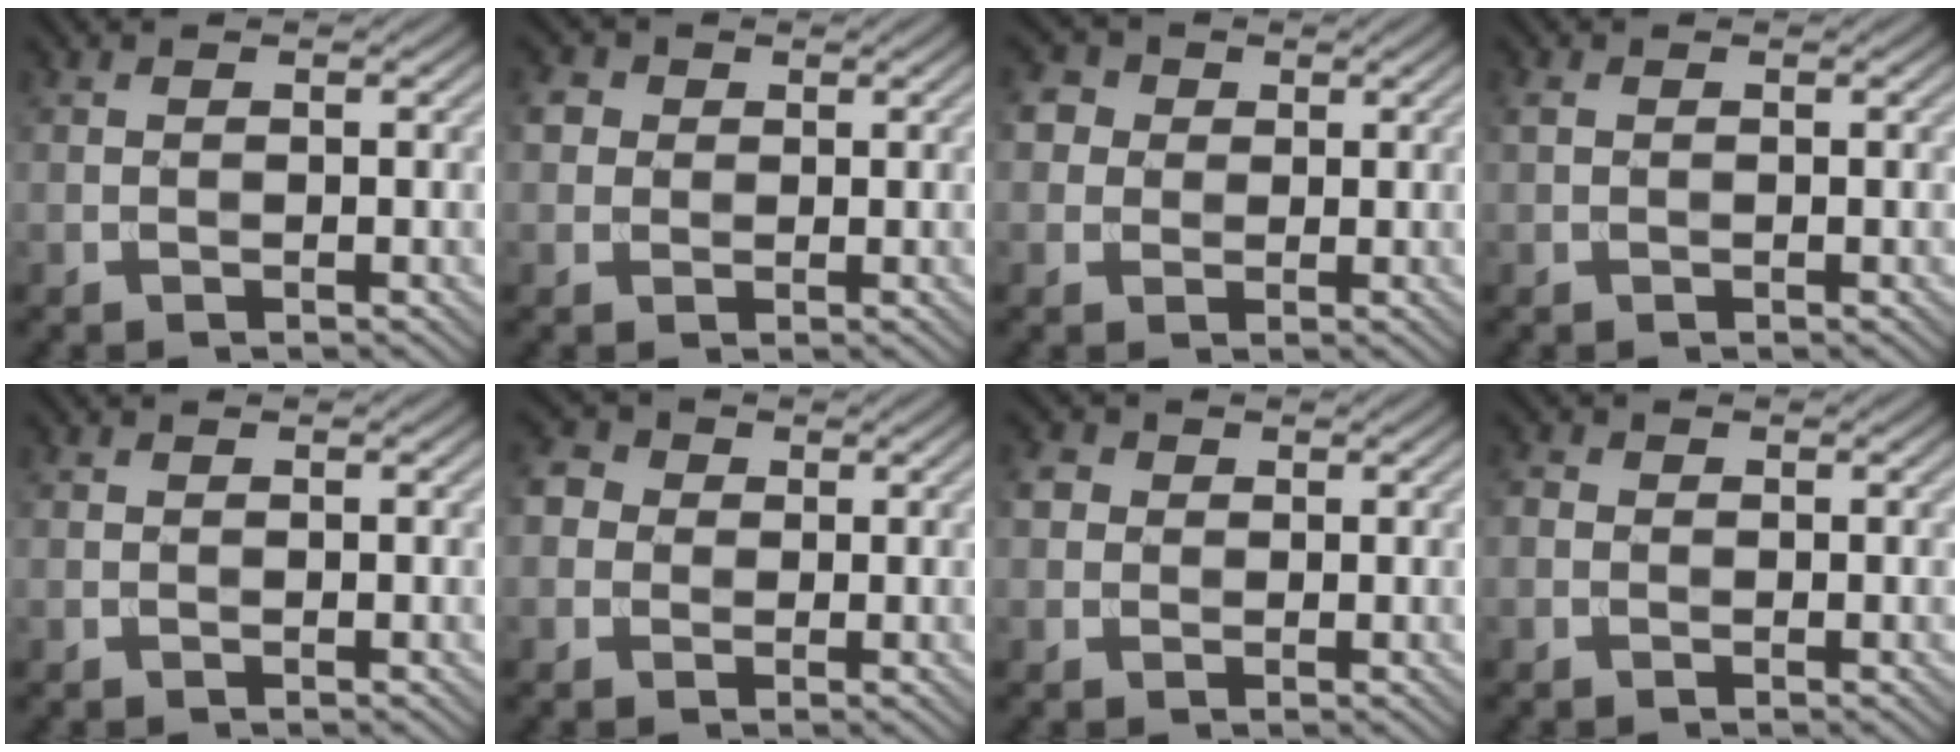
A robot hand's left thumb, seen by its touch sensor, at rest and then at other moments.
{"total": 3.2, "force": [0.8, 2.9, 1.2], "torque": [-0.040, 0.009, 0.009]}
{"total": 3.9, "force": [1.0, 3.5, 1.4], "torque": [-0.049, 0.010, 0.006]}
{"total": 0.9, "force": [0.2, 0.6, 0.6], "torque": [-0.019, 0.005, 0.001]}
{"total": 0.0}
{"total": 3.1, "force": [0.2, 2.9, 1.1], "torque": [-0.032, 0.005, -0.002]}
{"total": 2.6, "force": [0.5, 2.4, 1.0], "torque": [-0.028, 0.006, 0.002]}
{"total": 1.0, "force": [-0.3, 1.0, 0.3], "torque": [-0.005, -0.003, -0.008]}